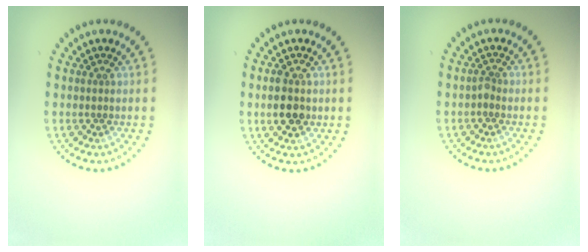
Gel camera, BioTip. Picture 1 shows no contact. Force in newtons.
{"total": 2.9, "press": 2.9, "slide": 0.2}
{"total": 0.7, "press": 0.5, "slide": 0.4}